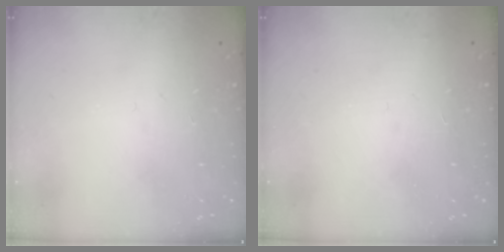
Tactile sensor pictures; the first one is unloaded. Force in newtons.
{"total": 3.4, "press": 3.4, "slide": 0.1}